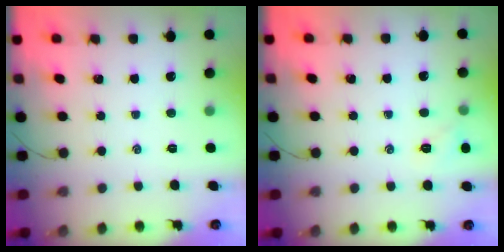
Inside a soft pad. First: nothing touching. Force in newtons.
{"total": 6.5, "press": 6.3, "slide": 1.6}